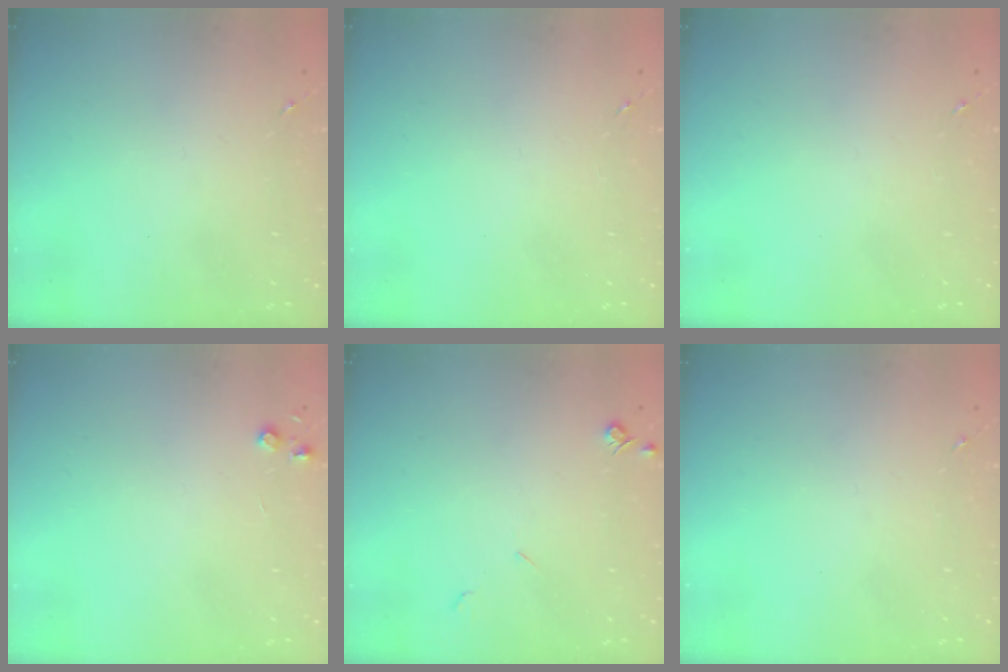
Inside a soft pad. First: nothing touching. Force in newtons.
{"total": 0.0}
{"total": 0.0}
{"total": 3.8, "press": 3.7, "slide": 0.5}
{"total": 4.2, "press": 4.2, "slide": 0.7}
{"total": 0.0}